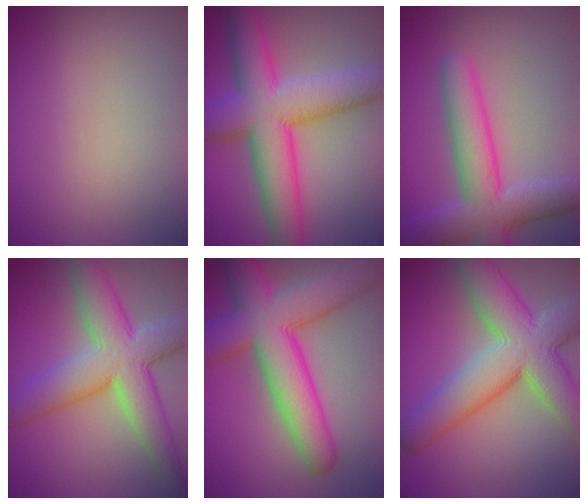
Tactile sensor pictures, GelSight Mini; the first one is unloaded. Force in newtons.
{"total": 11.3, "press": 11.3, "slide": 0.2}
{"total": 7.5, "press": 7.5, "slide": 0.6}
{"total": 9.2, "press": 9.2, "slide": 0.5}
{"total": 11.0, "press": 11.0, "slide": 0.4}
{"total": 10.9, "press": 10.9, "slide": 0.6}